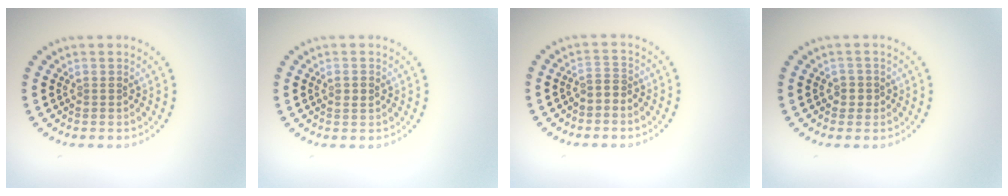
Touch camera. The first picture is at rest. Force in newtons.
{"total": 1.0, "press": 1.0, "slide": 0.2}
{"total": 1.5, "press": 1.2, "slide": 0.8}
{"total": 1.1, "press": 0.9, "slide": 0.6}